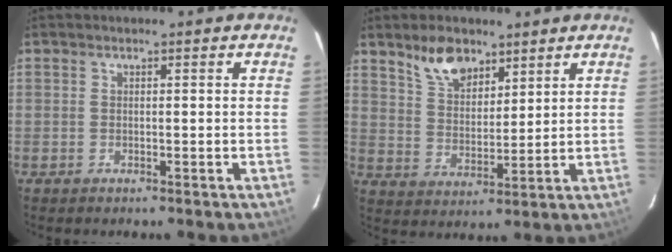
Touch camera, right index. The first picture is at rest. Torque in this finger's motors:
{"motor_torque": [0.14, 0.14, 0.10, 0.04]}